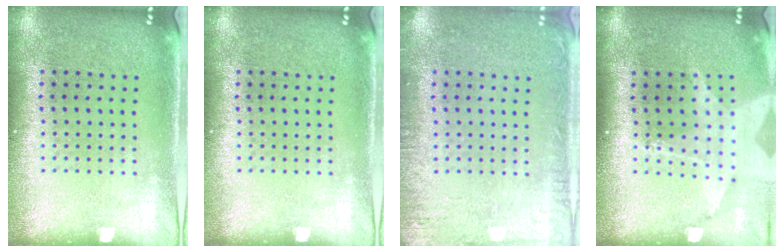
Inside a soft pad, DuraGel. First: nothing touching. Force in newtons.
{"total": 0.0}
{"total": 2.5, "press": 2.5, "slide": 0.3}
{"total": 1.8, "press": 1.5, "slide": 1.1}